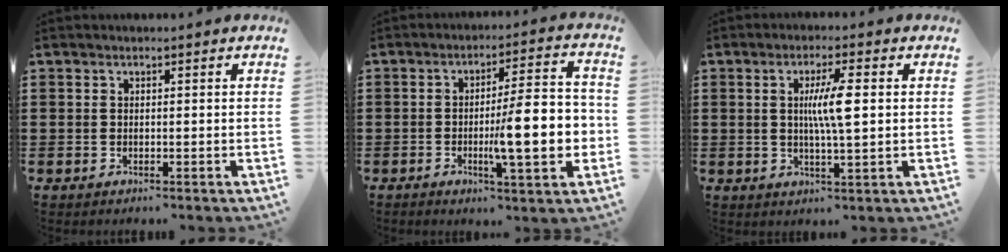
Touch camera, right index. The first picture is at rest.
{"total": 12.5, "force": [-2.1, 2.7, 12.1], "torque": [-0.173, -0.011, -0.041]}
{"total": 5.9, "force": [0.8, 0.7, 5.8], "torque": [-0.107, -0.001, 0.009]}